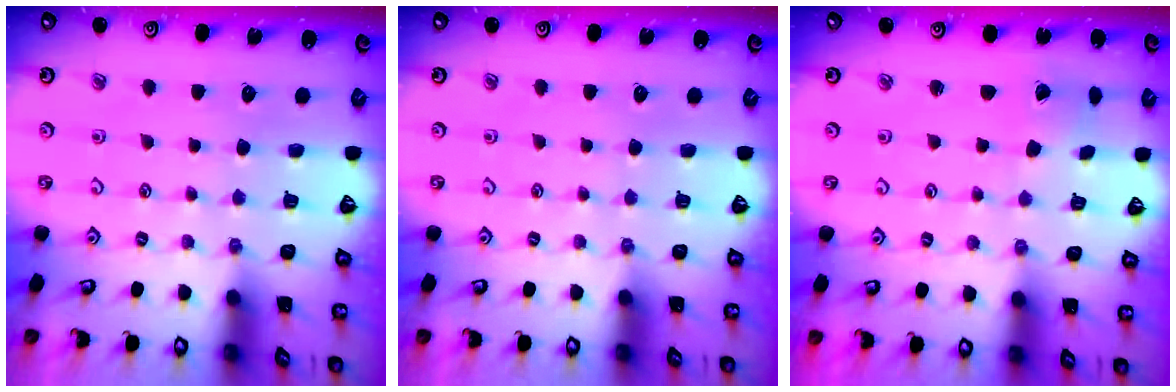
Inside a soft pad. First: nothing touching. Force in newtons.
{"total": 0.0}
{"total": 2.4, "press": 2.4, "slide": 0.3}